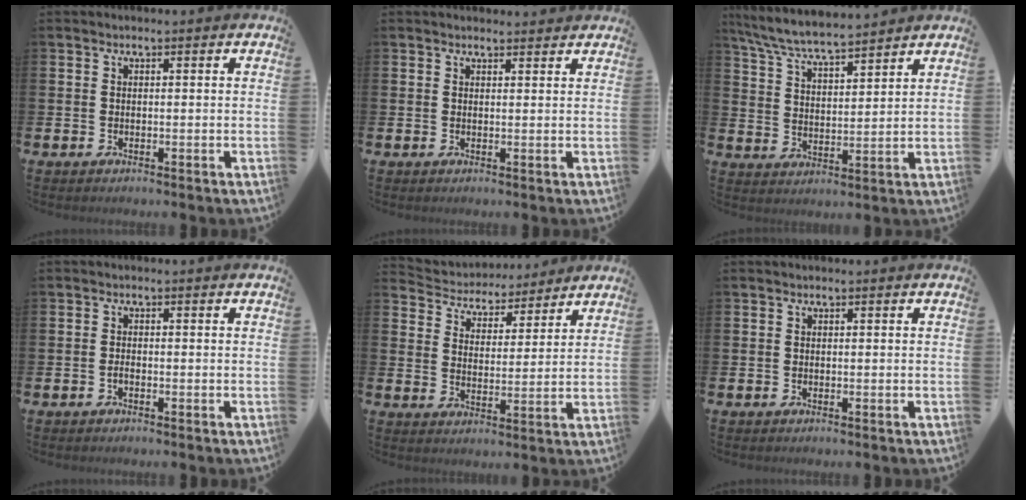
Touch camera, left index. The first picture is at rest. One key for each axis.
{"total": 1.3, "fx": 1.2, "fy": 0.3, "fz": 0.1, "tx": 0.007, "ty": -0.003, "tz": 0.021}
{"total": 6.7, "fx": 6.4, "fy": 0.4, "fz": 1.9, "tx": -0.065, "ty": -0.035, "tz": 0.115}
{"total": 0.7, "fx": -0.5, "fy": 0.2, "fz": 0.5, "tx": -0.012, "ty": -0.004, "tz": -0.008}
{"total": 4.6, "fx": 4.3, "fy": 1.6, "fz": -0.3, "tx": -0.027, "ty": -0.035, "tz": 0.072}
{"total": 0.0}